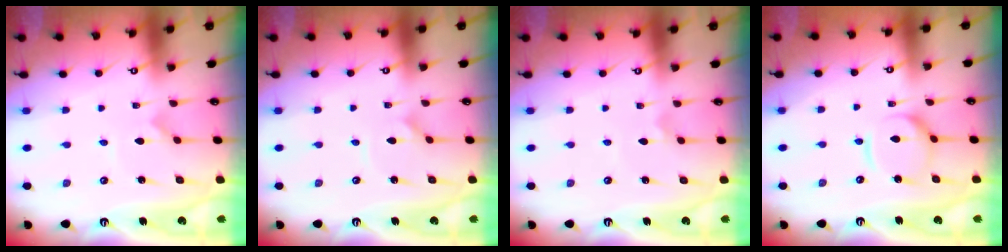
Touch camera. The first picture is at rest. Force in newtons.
{"total": 1.2, "press": 1.2, "slide": 0.1}
{"total": 2.5, "press": 2.5, "slide": 0.0}
{"total": 9.3, "press": 9.3, "slide": 1.0}